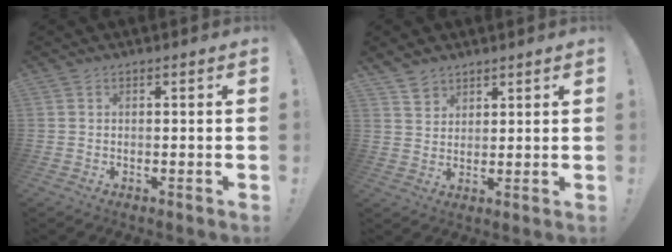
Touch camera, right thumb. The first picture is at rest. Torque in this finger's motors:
{"motor_torque": [-0.17, -0.15, -0.20, 0.34, 0.11]}